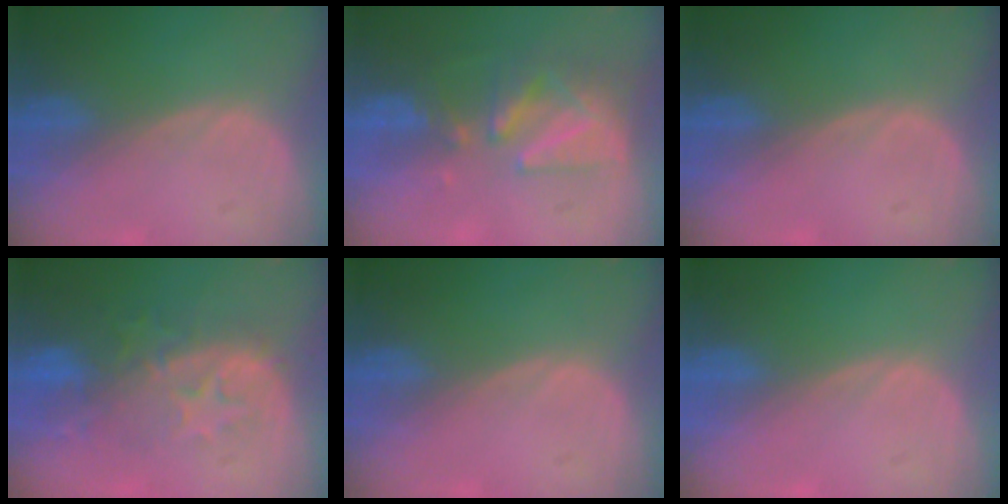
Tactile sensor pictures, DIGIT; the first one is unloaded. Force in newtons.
{"total": 8.5, "press": 7.7, "slide": 3.6}
{"total": 0.0}
{"total": 9.5, "press": 8.7, "slide": 4.0}
{"total": 0.0}
{"total": 0.0}